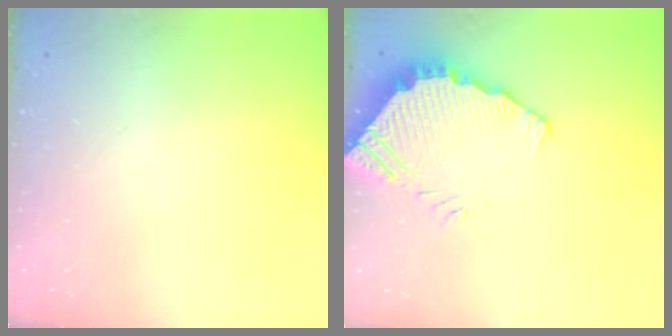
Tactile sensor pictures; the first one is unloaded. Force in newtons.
{"total": 5.0, "press": 5.0, "slide": 0.2}